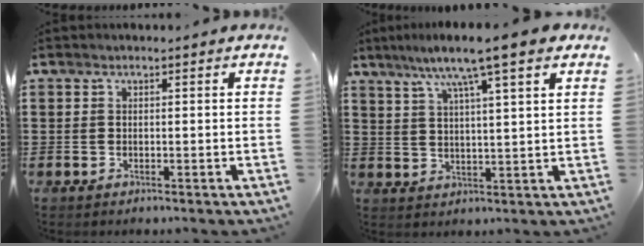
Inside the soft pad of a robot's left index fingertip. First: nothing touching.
{"total": 8.2, "force": [5.9, 0.3, 5.6], "torque": [-0.128, -0.009, 0.100]}